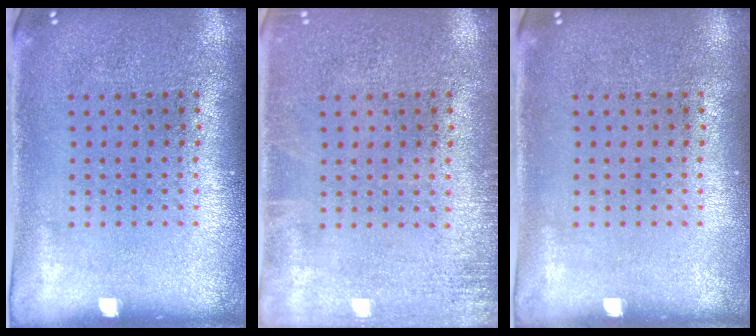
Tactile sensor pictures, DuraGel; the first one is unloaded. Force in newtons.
{"total": 1.4, "press": 1.4, "slide": 0.2}
{"total": 0.0}